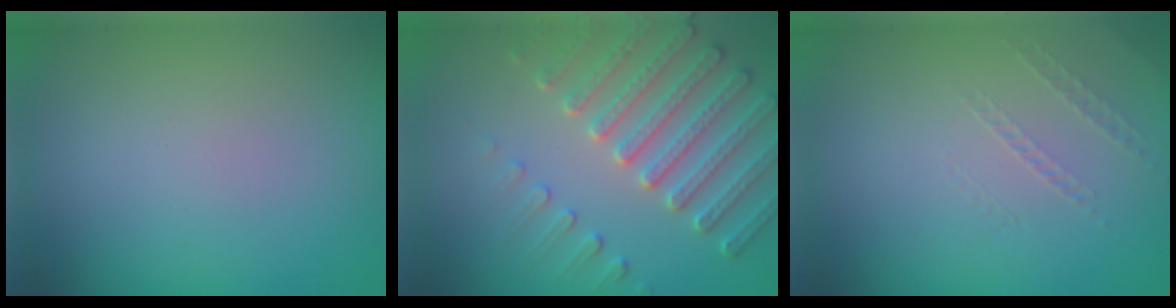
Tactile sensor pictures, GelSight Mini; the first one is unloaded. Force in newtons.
{"total": 5.0, "press": 4.5, "slide": 2.0}
{"total": 0.9, "press": 0.1, "slide": 0.9}